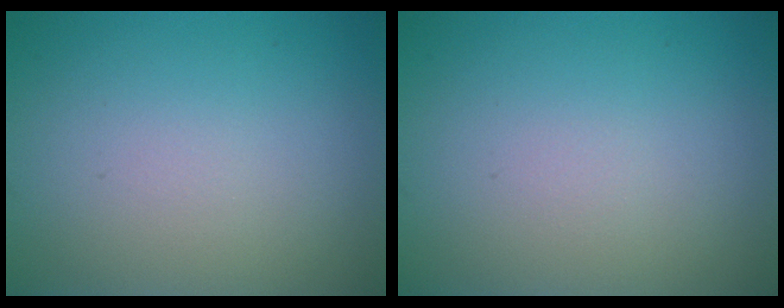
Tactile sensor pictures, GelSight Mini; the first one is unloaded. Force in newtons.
{"total": 0.0}